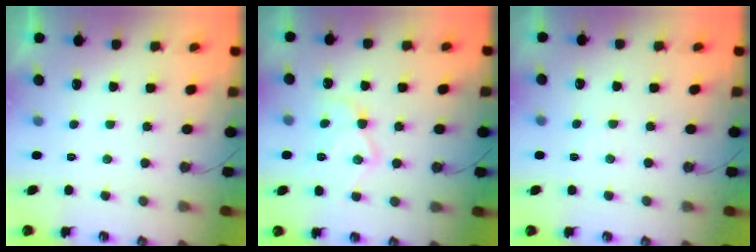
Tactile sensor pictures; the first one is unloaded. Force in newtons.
{"total": 13.3, "press": 13.3, "slide": 1.1}
{"total": 4.4, "press": 4.4, "slide": 0.7}